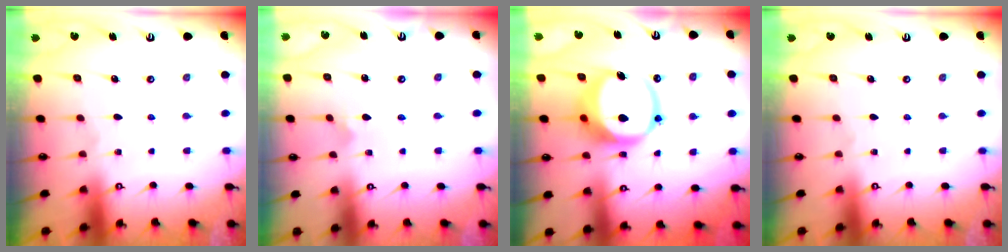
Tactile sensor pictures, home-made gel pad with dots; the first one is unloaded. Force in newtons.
{"total": 4.9, "press": 4.8, "slide": 0.4}
{"total": 12.6, "press": 12.4, "slide": 2.3}
{"total": 0.0}